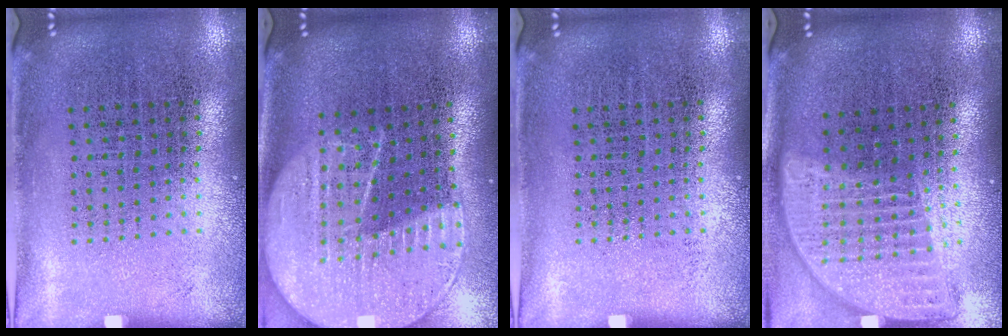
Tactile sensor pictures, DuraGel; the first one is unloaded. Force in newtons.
{"total": 2.2, "press": 1.9, "slide": 1.0}
{"total": 0.0}
{"total": 1.9, "press": 1.6, "slide": 1.1}